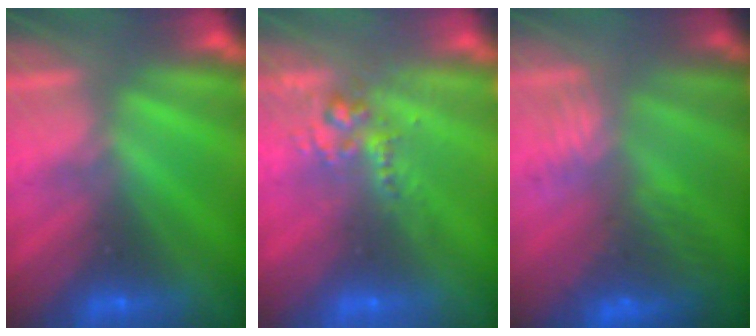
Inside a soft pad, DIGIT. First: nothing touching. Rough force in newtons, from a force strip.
{"total": 2.5}
{"total": 9.0}